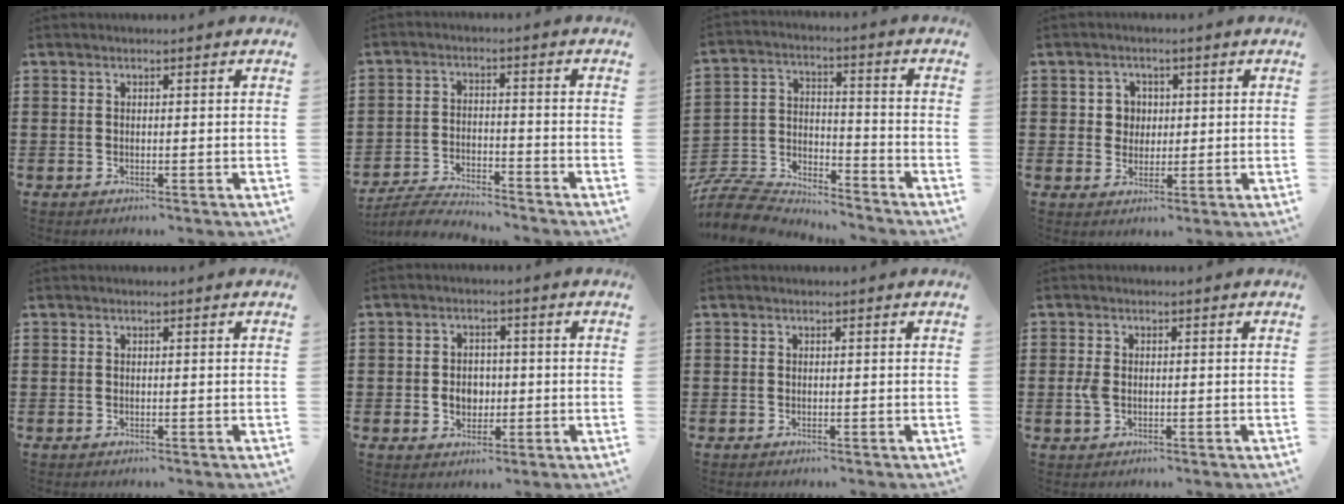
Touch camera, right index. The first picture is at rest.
{"total": 4.7, "force": [-4.6, 0.3, 0.9], "torque": [-0.024, -0.002, -0.095]}
{"total": 8.6, "force": [-8.2, 1.9, 1.5], "torque": [-0.045, 0.008, -0.167]}
{"total": 3.5, "force": [0.6, 3.3, 1.0], "torque": [-0.034, 0.011, 0.007]}
{"total": 0.0}
{"total": 3.8, "force": [-0.4, 3.1, 2.0], "torque": [-0.040, 0.006, -0.013]}
{"total": 0.0}
{"total": 2.4, "force": [-0.3, 1.5, 1.8], "torque": [-0.052, -0.001, -0.012]}